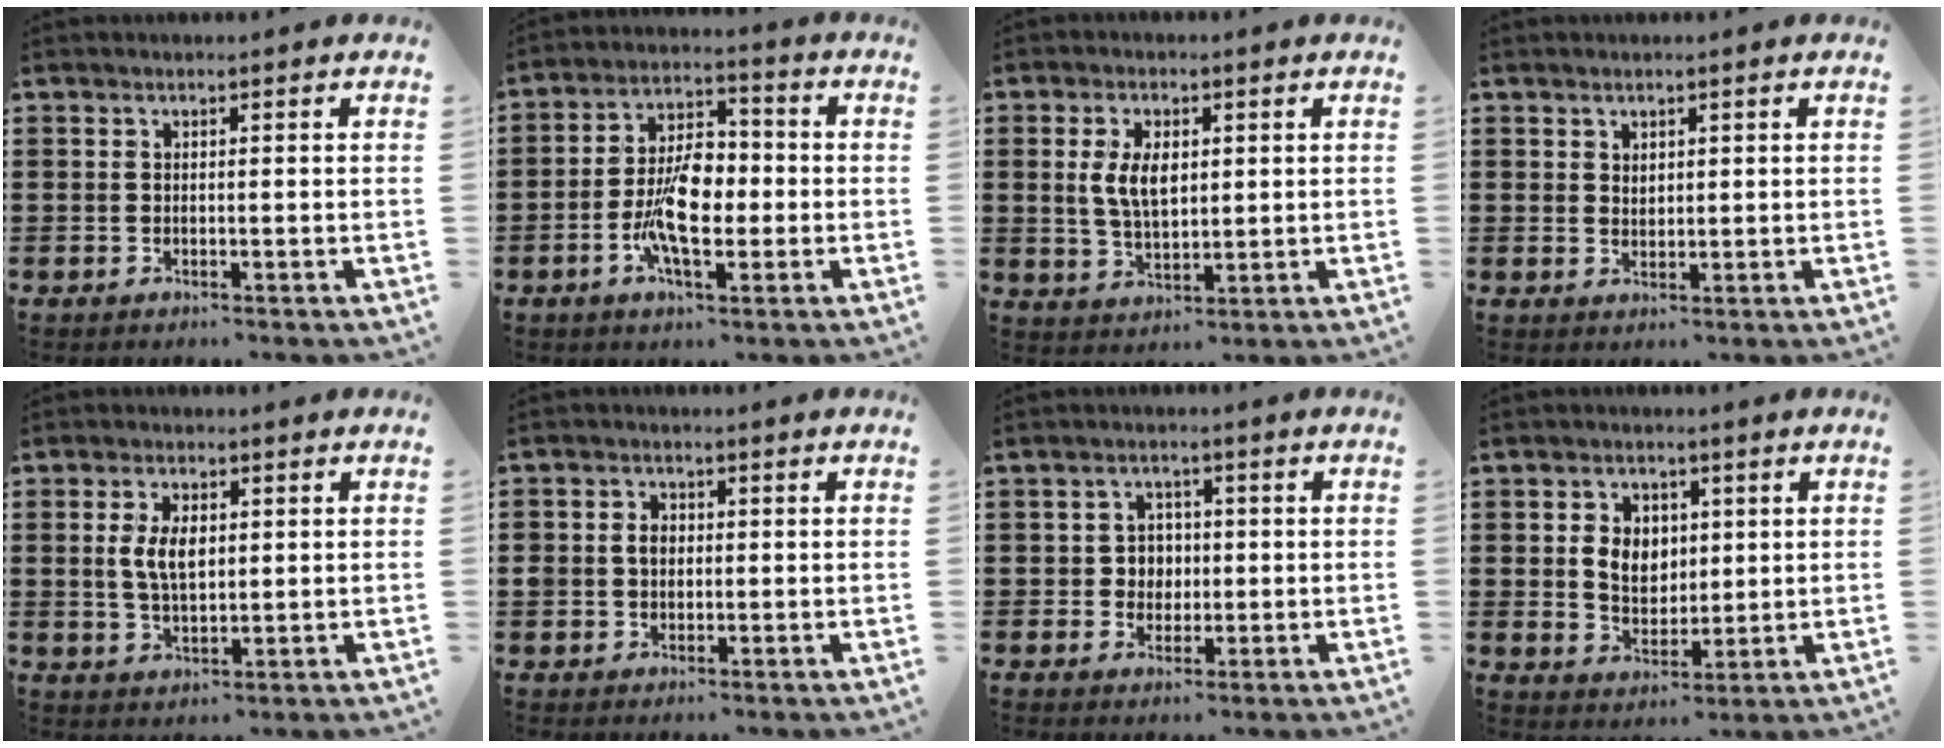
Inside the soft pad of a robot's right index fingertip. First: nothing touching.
{"total": 9.1, "force": [-1.9, 4.6, 7.6], "torque": [-0.164, 0.004, -0.039]}
{"total": 5.9, "force": [1.0, 3.2, 4.9], "torque": [-0.101, 0.005, 0.013]}
{"total": 1.6, "force": [1.2, 0.9, 0.3], "torque": [-0.007, 0.003, 0.024]}
{"total": 5.4, "force": [0.8, 2.7, 4.6], "torque": [-0.094, 0.010, 0.012]}
{"total": 2.8, "force": [0.0, 2.5, 1.3], "torque": [-0.034, 0.009, -0.003]}
{"total": 3.3, "force": [-0.1, 3.2, 1.1], "torque": [-0.033, 0.010, -0.006]}
{"total": 5.6, "force": [0.9, 4.5, 3.2], "torque": [-0.070, 0.011, 0.012]}